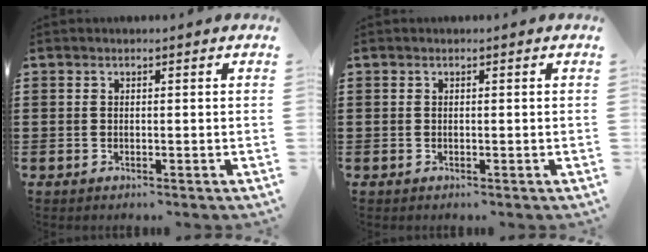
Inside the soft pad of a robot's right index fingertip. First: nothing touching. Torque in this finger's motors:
{"motor_torque": [0.08, 0.08, 0.00, 0.00]}